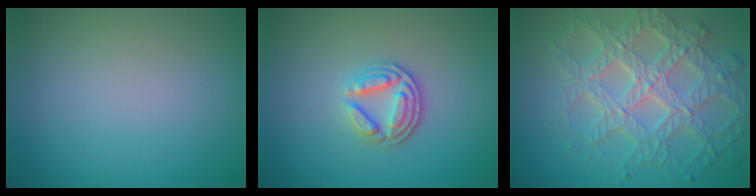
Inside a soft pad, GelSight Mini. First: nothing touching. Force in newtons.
{"total": 3.4, "press": 2.7, "slide": 2.1}
{"total": 7.7, "press": 5.8, "slide": 5.1}